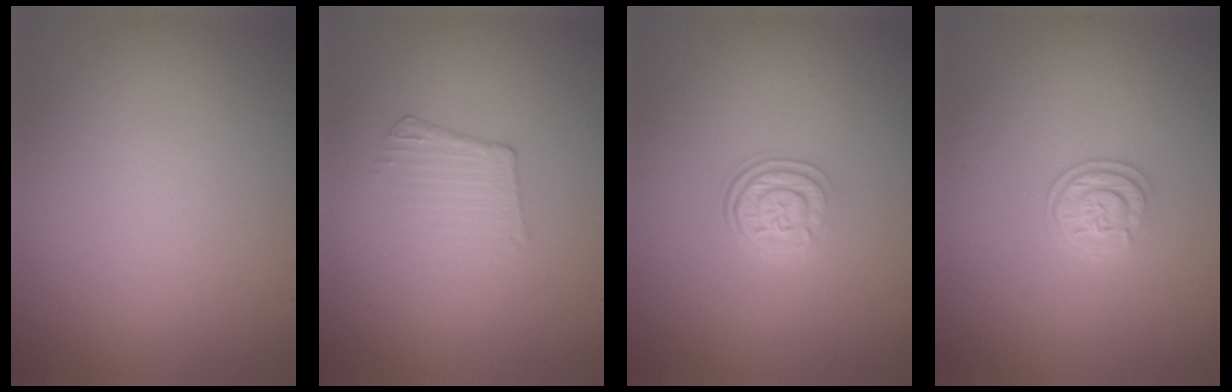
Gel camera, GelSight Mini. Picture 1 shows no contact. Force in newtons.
{"total": 1.5, "press": 0.7, "slide": 1.4}
{"total": 3.0, "press": 2.4, "slide": 1.8}
{"total": 2.4, "press": 2.1, "slide": 1.1}